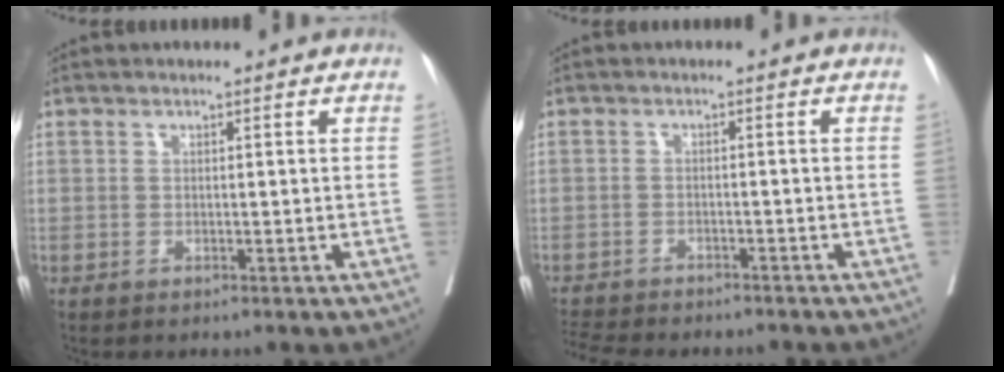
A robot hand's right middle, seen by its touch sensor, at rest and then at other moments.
{"total": 9.6, "force": [-8.8, 2.1, 3.3], "torque": [-0.060, -0.004, -0.122]}